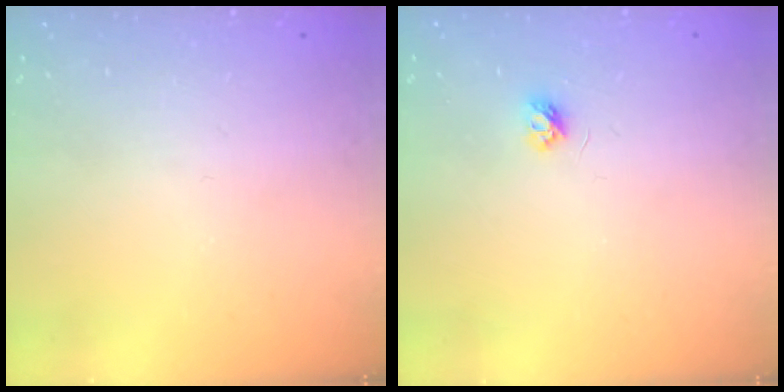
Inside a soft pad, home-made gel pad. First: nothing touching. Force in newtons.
{"total": 3.3, "press": 3.3, "slide": 0.3}